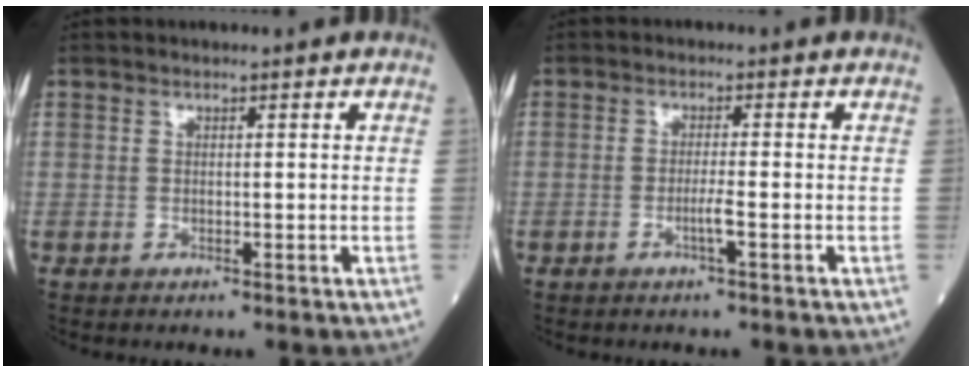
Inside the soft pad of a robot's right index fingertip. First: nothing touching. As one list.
[{"total": 2.2, "force": [-1.0, -0.5, 1.9], "torque": [-0.038, -0.002, -0.021]}]